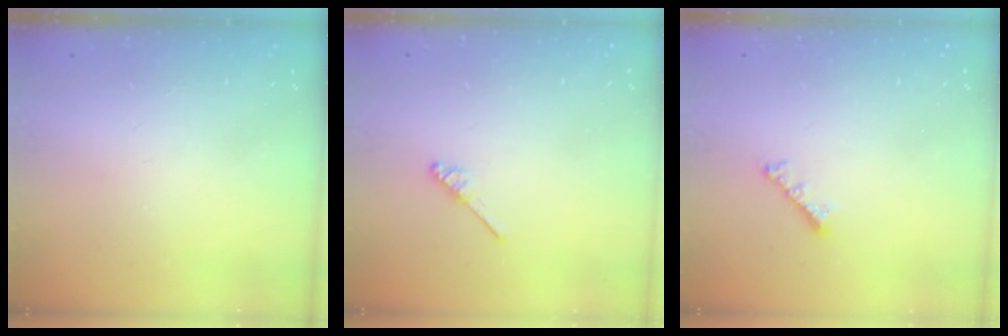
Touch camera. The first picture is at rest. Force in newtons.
{"total": 3.7, "press": 3.7, "slide": 0.4}
{"total": 2.8, "press": 2.7, "slide": 0.6}